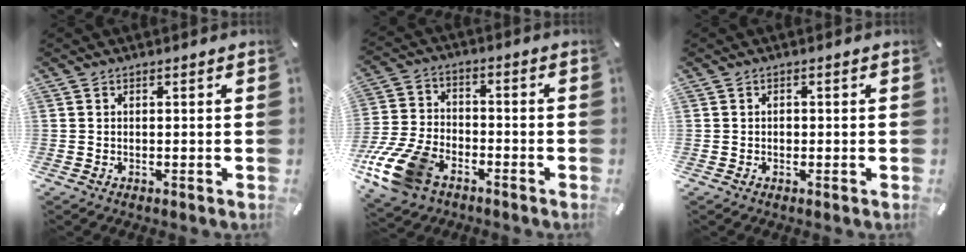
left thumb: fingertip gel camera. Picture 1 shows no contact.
{"total": 14.7, "force": [-7.9, 9.1, 8.3], "torque": [-0.175, 0.043, -0.143]}
{"total": 0.9, "force": [-0.1, 0.8, 0.5], "torque": [-0.011, 0.003, -0.004]}